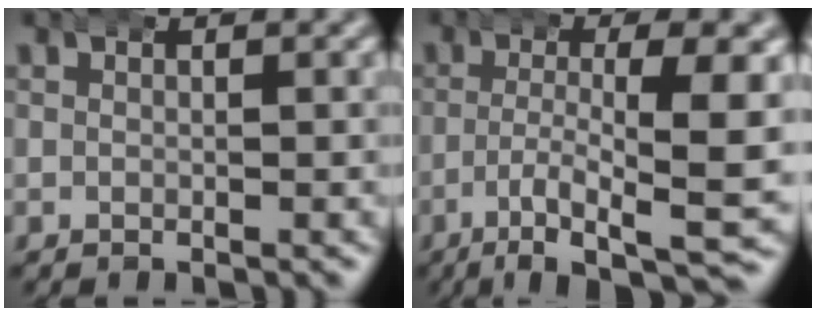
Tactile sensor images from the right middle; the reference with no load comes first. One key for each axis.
{"total": 10.4, "fx": -7.1, "fy": 2.4, "fz": 7.2, "tx": -0.098, "ty": -0.025, "tz": -0.101}